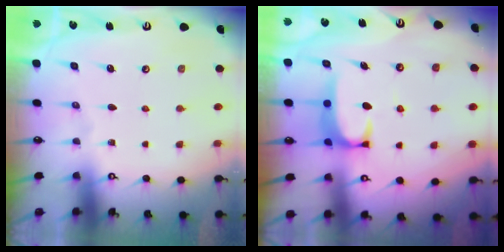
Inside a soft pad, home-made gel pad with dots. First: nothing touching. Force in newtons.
{"total": 2.5, "press": 2.4, "slide": 0.7}